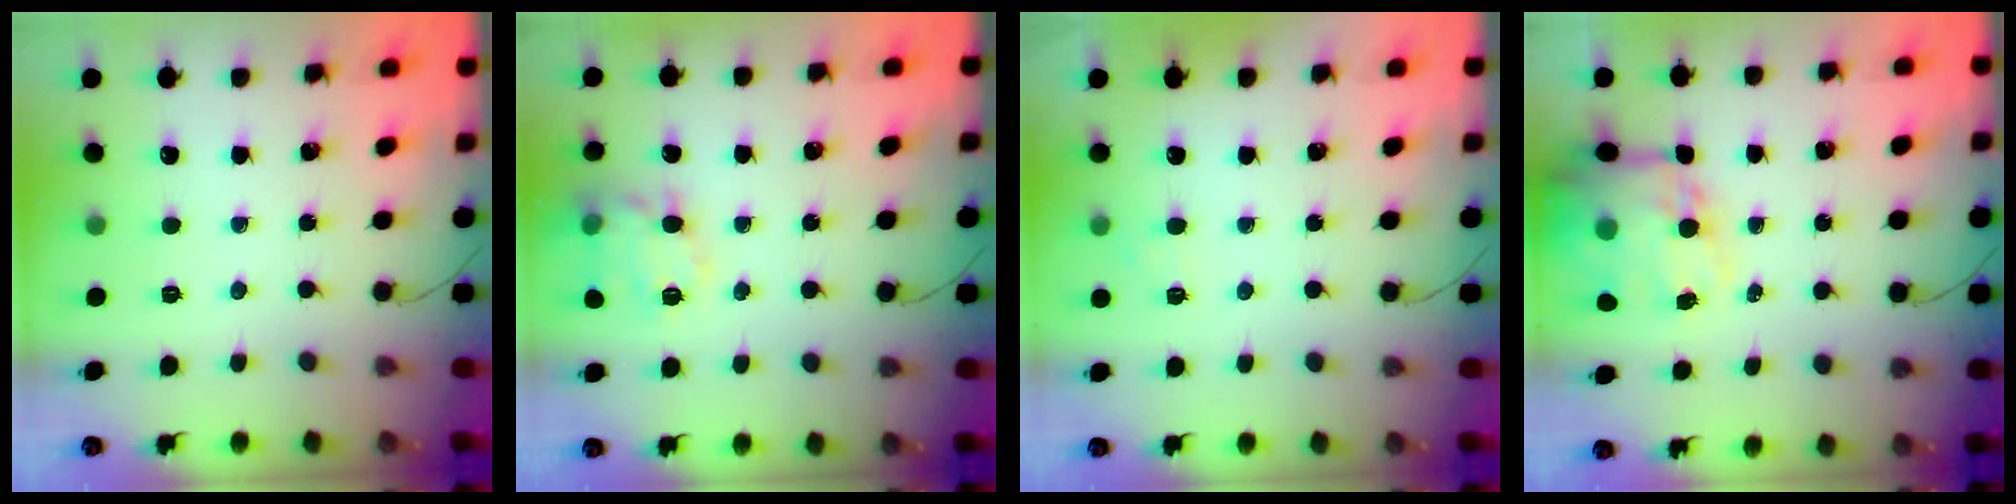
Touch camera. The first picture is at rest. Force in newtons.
{"total": 14.6, "press": 14.6, "slide": 0.9}
{"total": 4.2, "press": 4.0, "slide": 1.4}
{"total": 15.9, "press": 15.5, "slide": 3.5}